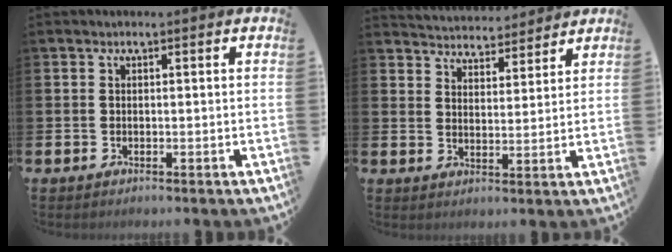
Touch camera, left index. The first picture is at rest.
{"total": 4.7, "force": [4.6, 0.8, -0.5], "torque": [-0.007, -0.031, 0.082]}